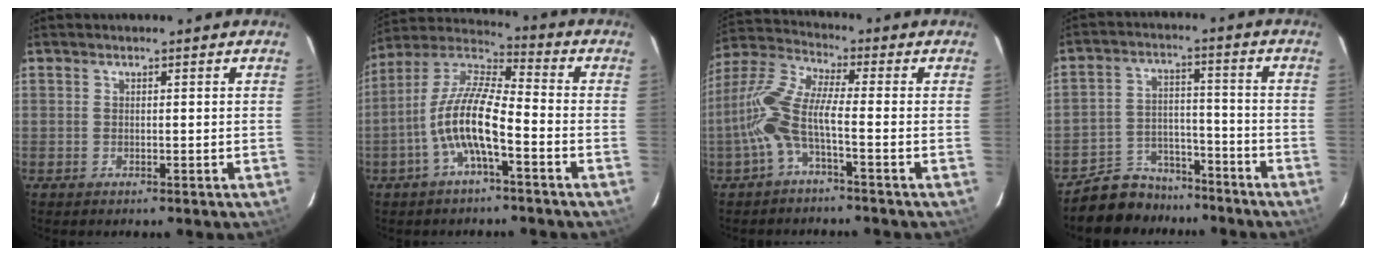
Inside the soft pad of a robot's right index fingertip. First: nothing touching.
{"total": 11.7, "force": [-4.4, 2.8, 10.4], "torque": [-0.216, 0.006, -0.087]}
{"total": 9.4, "force": [-3.1, 1.5, 8.7], "torque": [-0.203, 0.009, -0.065]}
{"total": 10.6, "force": [-8.9, 5.5, 1.7], "torque": [-0.050, 0.031, -0.131]}